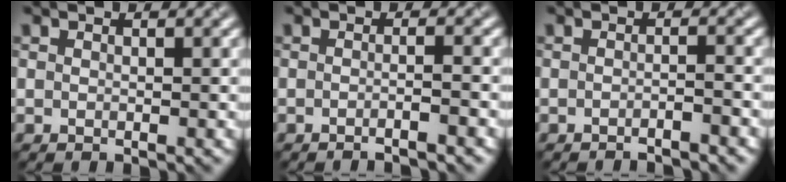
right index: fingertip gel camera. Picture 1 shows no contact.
{"total": 2.1, "force": [-1.1, 0.4, 1.8], "torque": [-0.013, -0.001, -0.028]}
{"total": 1.8, "force": [-1.3, 0.3, 1.2], "torque": [-0.005, 0.001, -0.028]}